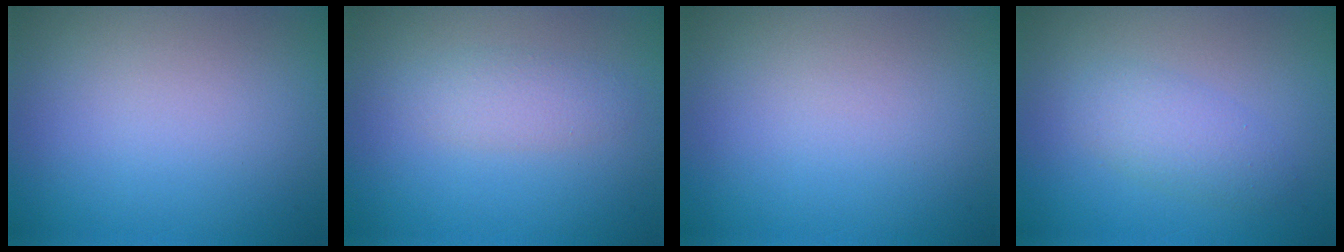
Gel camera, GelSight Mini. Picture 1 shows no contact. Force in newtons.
{"total": 1.9, "press": 1.9, "slide": 0.1}
{"total": 0.0}
{"total": 2.6, "press": 2.6, "slide": 0.1}